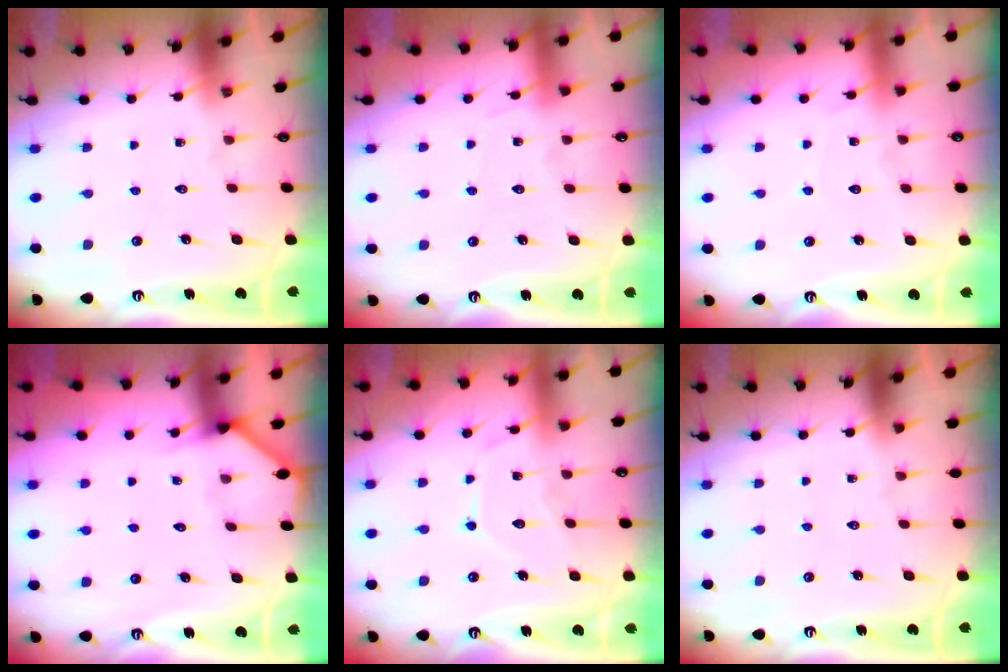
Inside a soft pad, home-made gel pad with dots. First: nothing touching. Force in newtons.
{"total": 4.8, "press": 4.7, "slide": 0.7}
{"total": 3.7, "press": 3.7, "slide": 0.5}
{"total": 2.3, "press": 2.3, "slide": 0.1}
{"total": 10.1, "press": 10.0, "slide": 0.9}
{"total": 0.0}